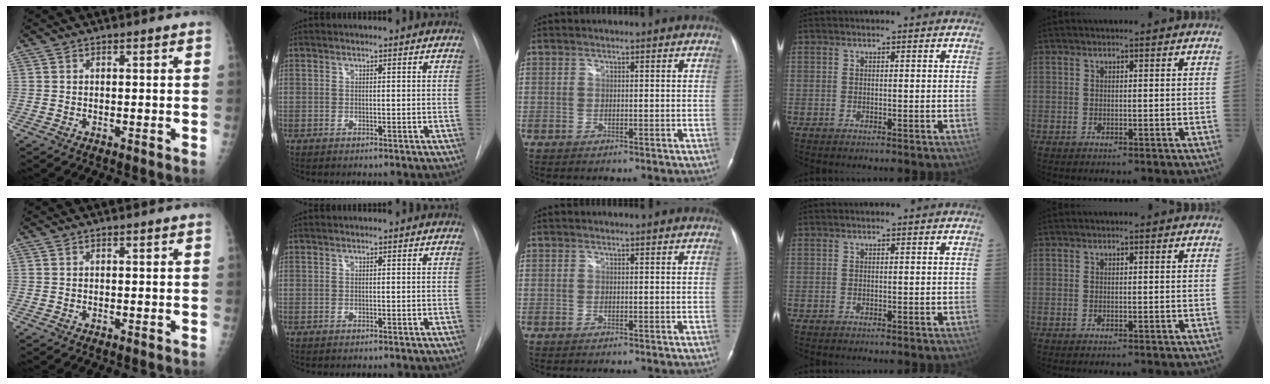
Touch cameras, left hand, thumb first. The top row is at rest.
{}